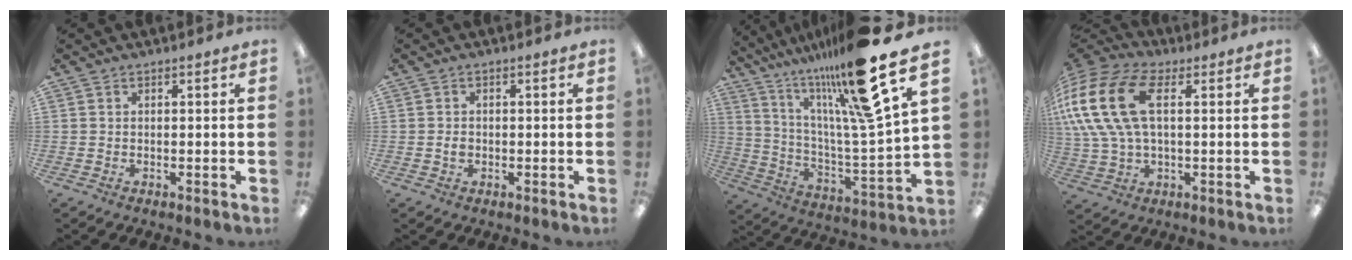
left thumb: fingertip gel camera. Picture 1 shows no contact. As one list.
[{"total": 1.4, "force": [-0.3, 1.1, 0.9], "torque": [-0.018, 0.002, -0.005]}, {"total": 23.3, "force": [16.7, 2.8, 15.9], "torque": [-0.265, -0.098, 0.258]}, {"total": 19.7, "force": [4.8, 11.2, 15.5], "torque": [-0.341, 0.000, 0.080]}]